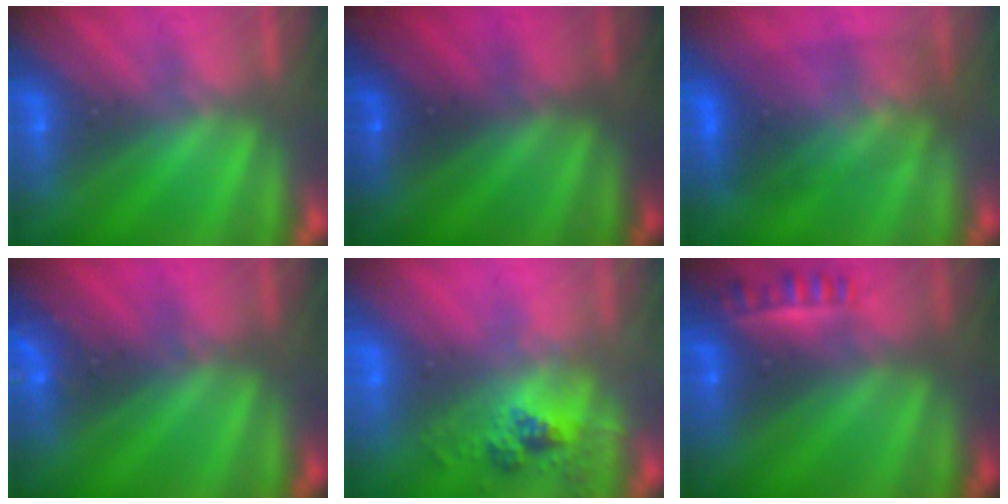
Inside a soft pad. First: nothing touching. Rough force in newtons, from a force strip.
{"total": 2.5}
{"total": 2.9}
{"total": 2.4}
{"total": 2.4}
{"total": 2.3}